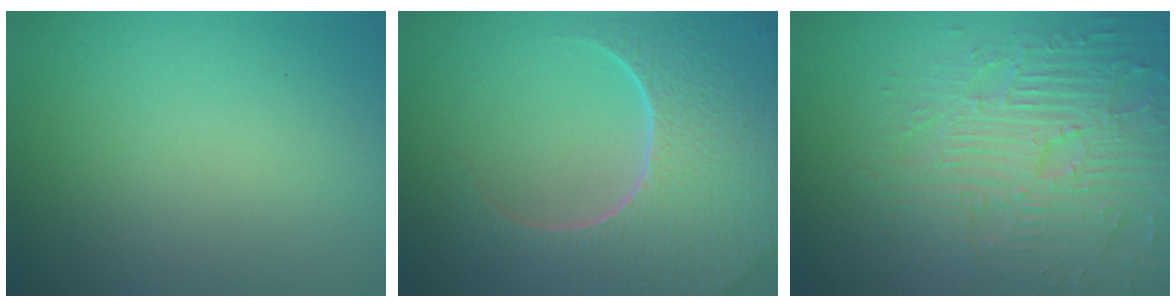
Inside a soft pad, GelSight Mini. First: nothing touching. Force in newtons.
{"total": 9.3, "press": 6.6, "slide": 6.5}
{"total": 7.0, "press": 5.6, "slide": 4.3}